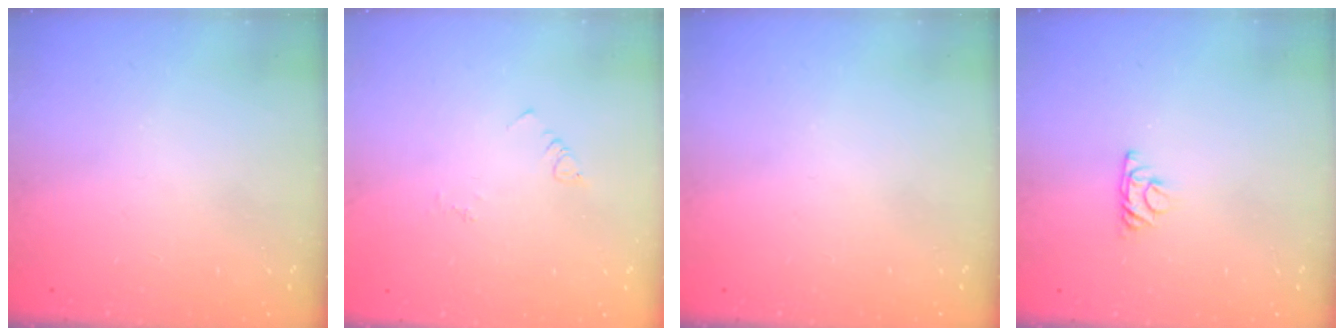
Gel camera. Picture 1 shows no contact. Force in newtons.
{"total": 2.5, "press": 2.5, "slide": 0.4}
{"total": 0.0}
{"total": 4.3, "press": 4.3, "slide": 0.7}